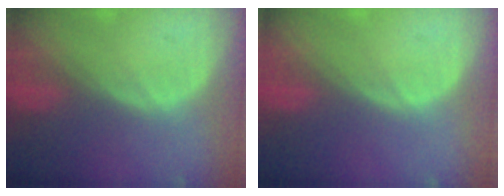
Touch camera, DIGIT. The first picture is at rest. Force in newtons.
{"total": 0.0}